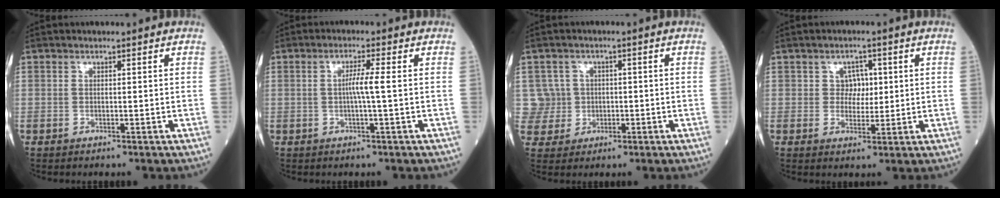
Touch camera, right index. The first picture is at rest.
{"total": 3.0, "force": [-0.1, -0.5, 3.0], "torque": [-0.054, 0.001, -0.003]}
{"total": 5.0, "force": [0.3, 4.9, -0.5], "torque": [0.020, 0.016, 0.011]}
{"total": 3.3, "force": [0.7, 2.7, 1.8], "torque": [-0.016, 0.003, 0.010]}